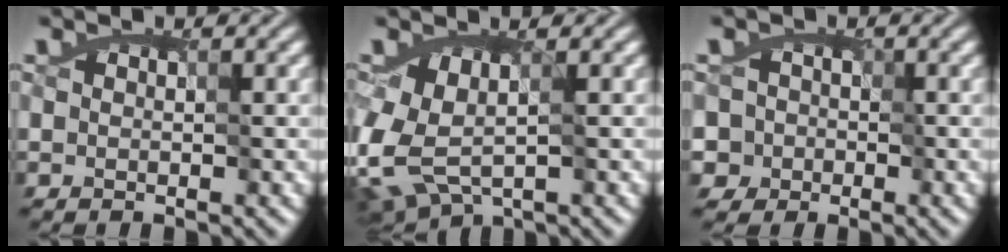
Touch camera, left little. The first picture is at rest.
{"total": 5.0, "force": [-0.8, 2.9, 4.1], "torque": [-0.073, -0.004, -0.011]}
{"total": 3.4, "force": [-0.8, 3.1, 1.0], "torque": [-0.001, 0.020, -0.035]}